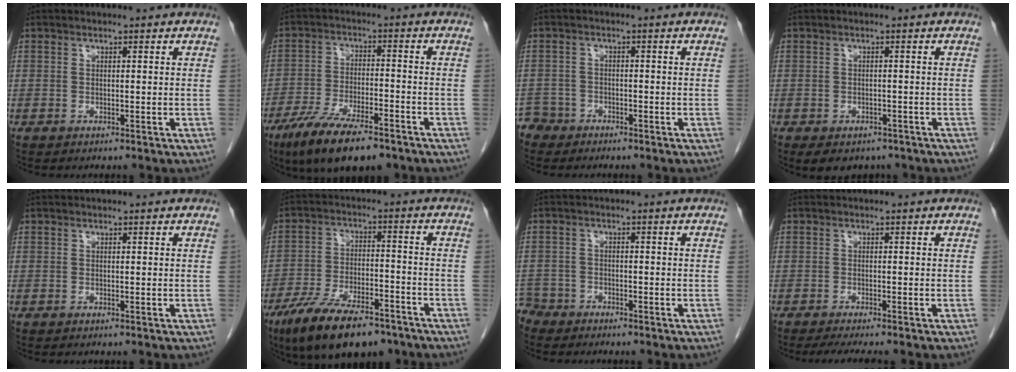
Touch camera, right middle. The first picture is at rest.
{"total": 12.9, "force": [-9.2, 3.2, 8.5], "torque": [-0.150, -0.022, -0.154]}
{"total": 3.3, "force": [-2.7, 1.7, -0.7], "torque": [0.011, 0.003, -0.058]}
{"total": 6.6, "force": [-4.9, 3.7, 2.4], "torque": [-0.027, 0.005, -0.065]}
{"total": 0.0}
{"total": 14.9, "force": [-10.8, 4.9, 9.1], "torque": [-0.167, -0.013, -0.183]}
{"total": 4.0, "force": [-3.6, 1.7, -0.4], "torque": [0.005, -0.002, -0.074]}
{"total": 4.0, "force": [-3.4, -0.1, 2.2], "torque": [-0.032, -0.010, -0.053]}